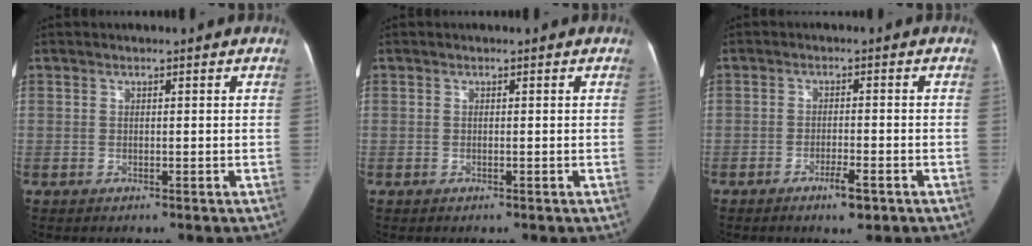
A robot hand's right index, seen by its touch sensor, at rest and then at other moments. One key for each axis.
{"total": 0.0}
{"total": 3.7, "fx": -2.2, "fy": 0.6, "fz": 2.9, "tx": -0.050, "ty": -0.002, "tz": -0.035}